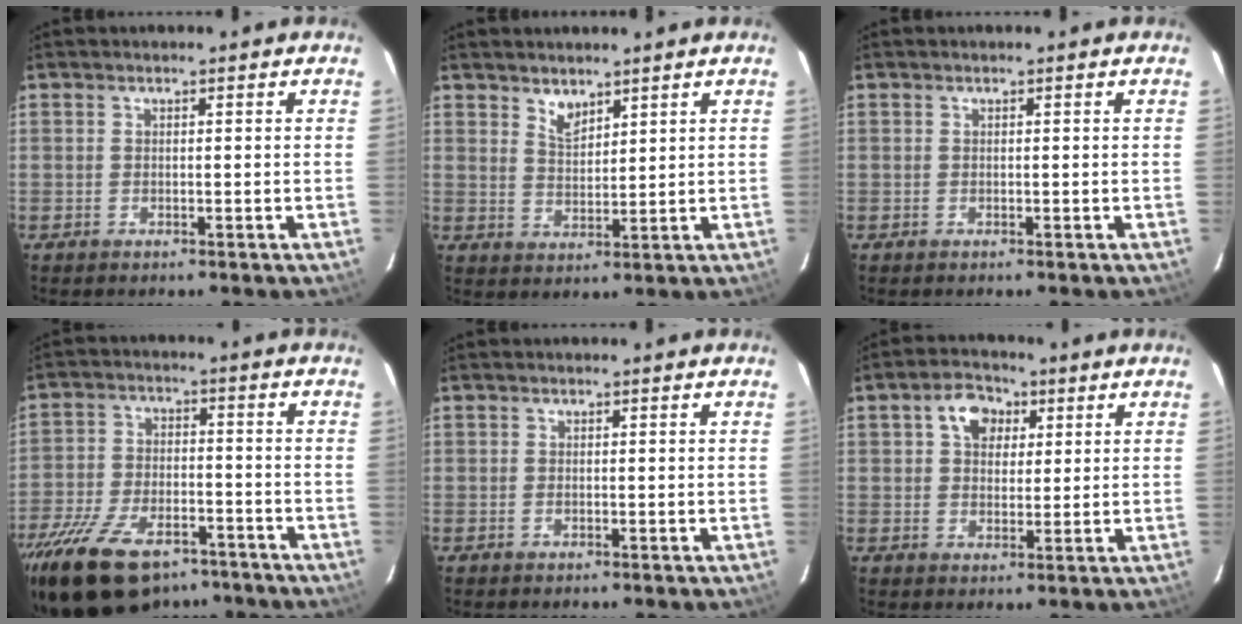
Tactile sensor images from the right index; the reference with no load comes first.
{"total": 3.7, "force": [3.0, 1.5, 1.5], "torque": [-0.023, -0.001, 0.056]}
{"total": 0.0}
{"total": 18.8, "force": [-13.3, 9.3, 9.6], "torque": [-0.213, -0.020, -0.218]}
{"total": 0.0}
{"total": 6.5, "force": [2.5, 4.8, 3.5], "torque": [-0.056, 0.021, 0.042]}